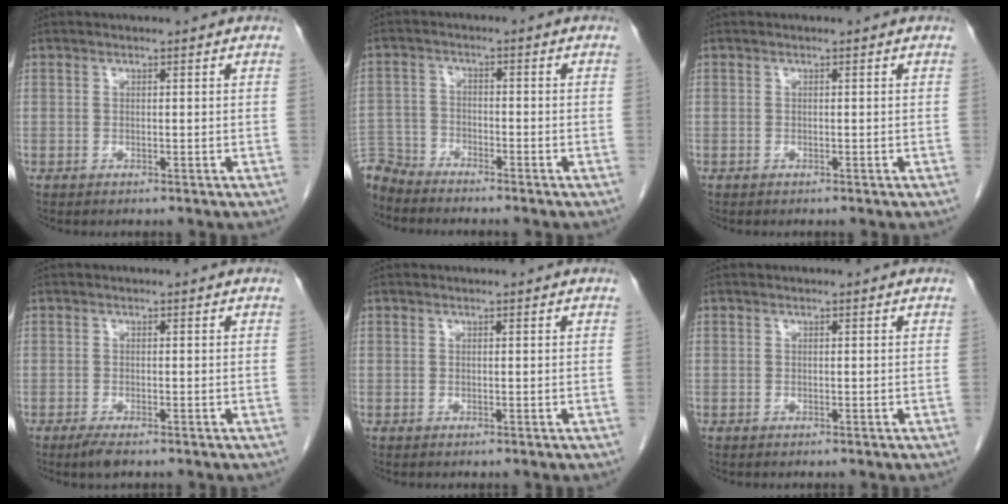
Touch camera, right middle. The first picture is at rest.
{"total": 6.0, "force": [-5.9, 0.9, -0.1], "torque": [0.006, -0.005, -0.116]}
{"total": 0.0}
{"total": 2.3, "force": [-1.7, 0.4, 1.6], "torque": [-0.037, -0.008, -0.029]}
{"total": 0.0}
{"total": 0.0}